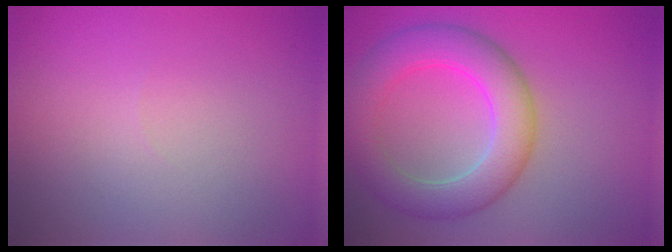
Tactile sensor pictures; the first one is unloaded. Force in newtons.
{"total": 6.2, "press": 6.2, "slide": 0.2}